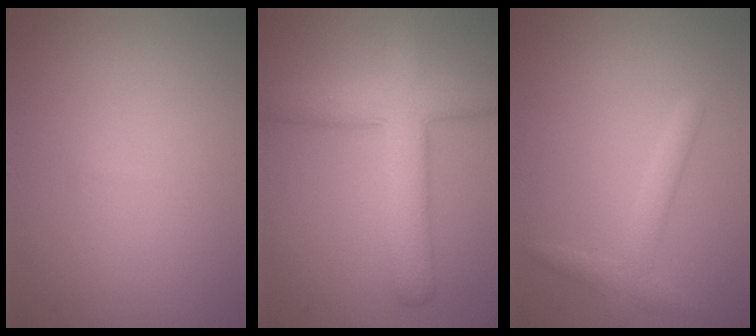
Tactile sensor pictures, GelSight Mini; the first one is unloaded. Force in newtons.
{"total": 6.4, "press": 6.4, "slide": 0.2}
{"total": 2.1, "press": 2.1, "slide": 0.1}